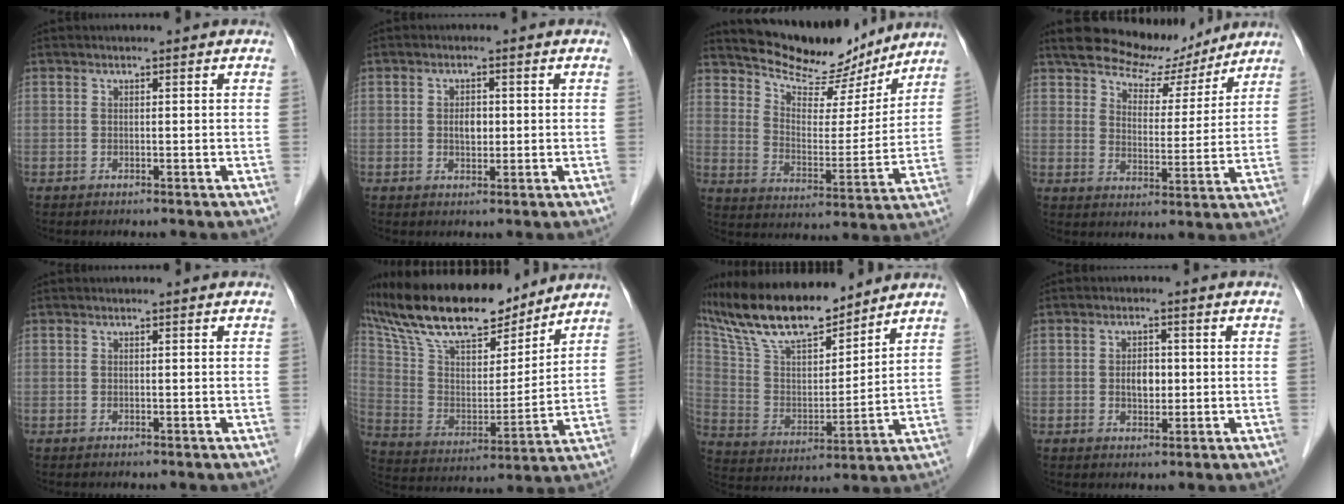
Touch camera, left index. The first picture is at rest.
{"total": 1.7, "force": [-0.1, 1.3, 1.1], "torque": [-0.019, -0.001, -0.002]}
{"total": 15.4, "force": [14.1, 4.3, 4.6], "torque": [-0.073, -0.015, 0.211]}
{"total": 10.4, "force": [9.2, 3.8, 3.0], "torque": [-0.048, 0.005, 0.138]}
{"total": 0.0}
{"total": 21.9, "force": [18.1, 6.1, 10.8], "torque": [-0.202, 0.020, 0.314]}
{"total": 17.3, "force": [14.6, 3.9, 8.4], "torque": [-0.161, 0.008, 0.272]}
{"total": 3.2, "force": [-0.3, 2.1, 2.3], "torque": [-0.039, 0.003, -0.003]}